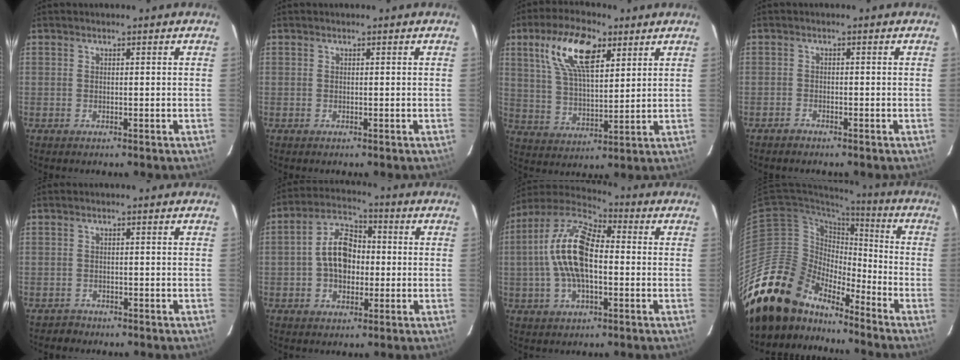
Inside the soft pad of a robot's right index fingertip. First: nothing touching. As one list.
[{"total": 0.0}, {"total": 13.1, "force": [6.7, 5.4, 9.9], "torque": [-0.186, 0.022, 0.127]}, {"total": 1.3, "force": [-1.2, 0.1, -0.6], "torque": [0.001, 0.003, -0.025]}, {"total": 1.7, "force": [-1.4, 0.7, -0.8], "torque": [0.011, 0.005, -0.021]}, {"total": 9.7, "force": [-0.5, 6.5, 7.2], "torque": [-0.138, 0.027, -0.007]}, {"total": 15.1, "force": [-0.5, 7.0, 13.4], "torque": [-0.265, 0.016, -0.018]}, {"total": 20.0, "force": [-17.3, 8.9, 4.8], "torque": [-0.104, 0.015, -0.305]}]